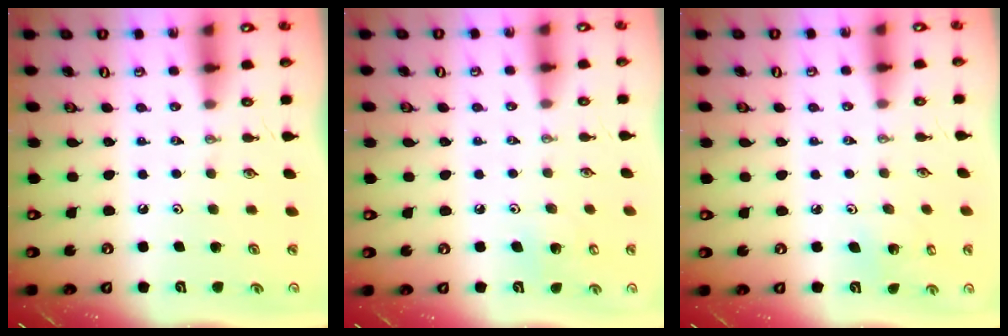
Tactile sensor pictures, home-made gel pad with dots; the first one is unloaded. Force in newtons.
{"total": 6.0, "press": 6.0, "slide": 0.3}
{"total": 3.0, "press": 3.0, "slide": 0.1}